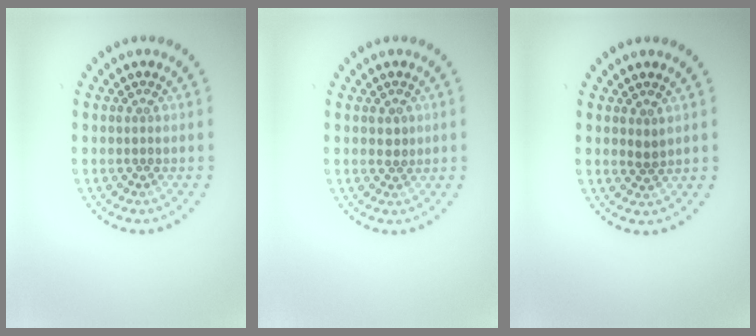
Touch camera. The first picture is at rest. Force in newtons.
{"total": 1.0, "press": 1.0, "slide": 0.2}
{"total": 0.9, "press": 0.7, "slide": 0.6}